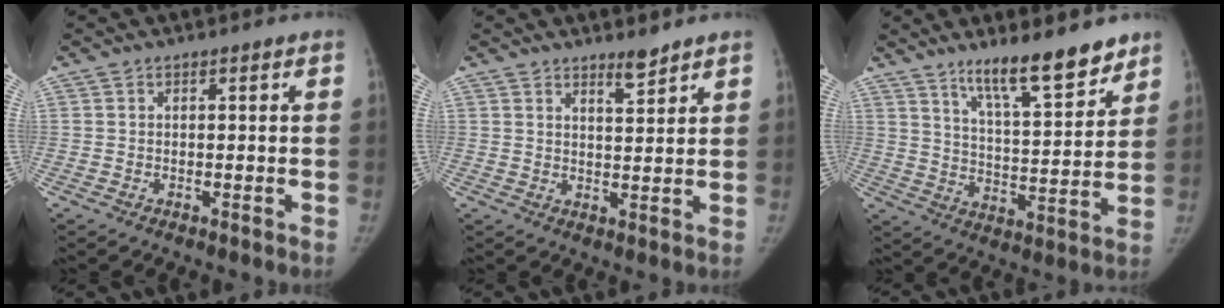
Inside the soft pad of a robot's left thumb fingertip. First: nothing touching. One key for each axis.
{"total": 3.3, "fx": 2.8, "fy": 0.6, "fz": 1.5, "tx": -0.017, "ty": -0.027, "tz": 0.046}
{"total": 13.9, "fx": 10.5, "fy": 3.2, "fz": 8.6, "tx": -0.109, "ty": -0.072, "tz": 0.174}